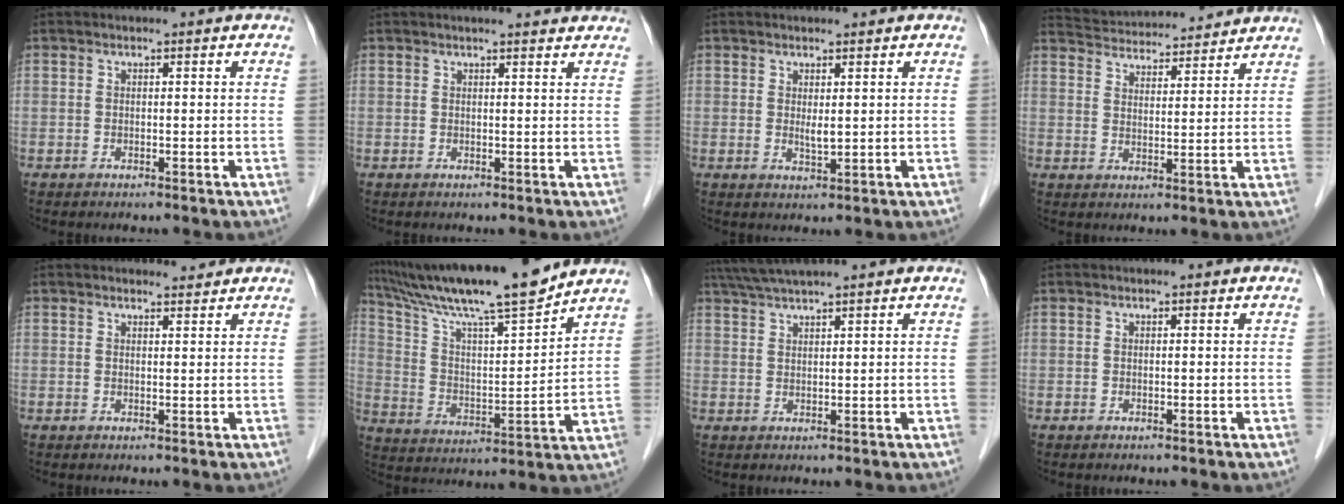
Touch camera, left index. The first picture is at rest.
{"total": 5.1, "force": [4.7, 0.7, 1.8], "torque": [-0.020, 0.008, 0.043]}
{"total": 1.5, "force": [0.2, 0.3, 1.5], "torque": [-0.030, -0.009, 0.008]}
{"total": 13.3, "force": [12.8, 1.9, 3.3], "torque": [-0.060, 0.029, 0.191]}
{"total": 1.4, "force": [1.4, 0.2, -0.1], "torque": [-0.005, -0.005, 0.020]}
{"total": 18.1, "force": [15.6, -0.1, 9.2], "torque": [-0.163, 0.001, 0.265]}
{"total": 5.4, "force": [4.5, -1.1, 2.8], "torque": [-0.051, 0.027, 0.087]}
{"total": 0.0}